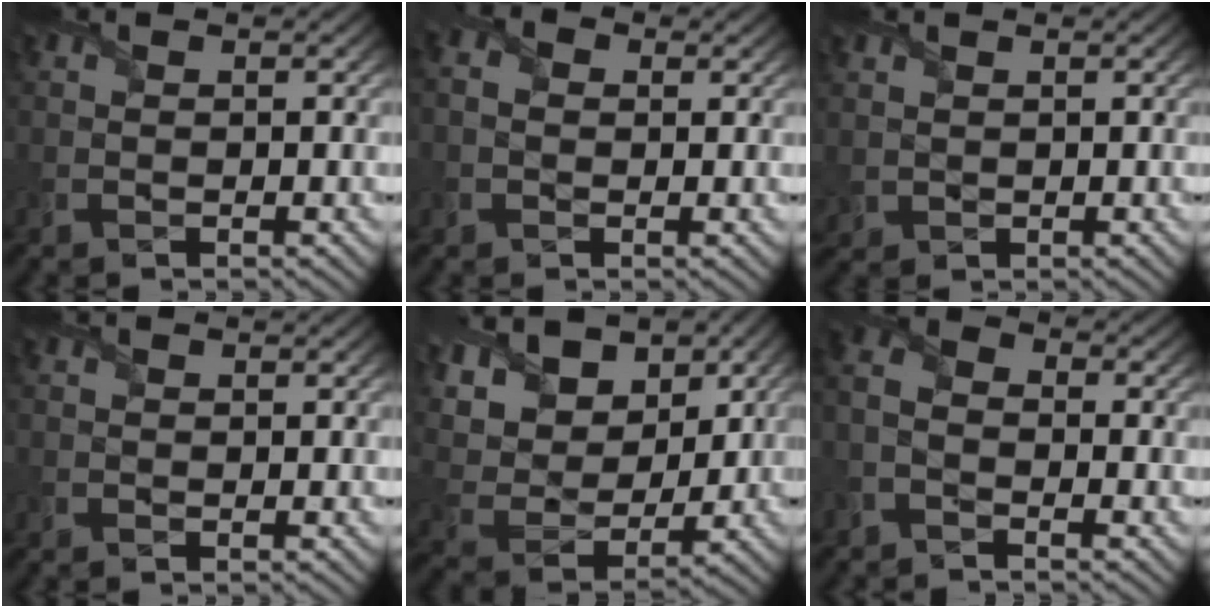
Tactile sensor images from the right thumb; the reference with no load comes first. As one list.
[{"total": 2.1, "force": [0.1, 1.7, 1.3], "torque": [-0.032, 0.004, -0.003]}, {"total": 1.5, "force": [0.8, 1.2, 0.2], "torque": [-0.017, -0.002, 0.017]}, {"total": 0.0}, {"total": 13.9, "force": [6.7, 9.3, 7.7], "torque": [-0.231, 0.038, 0.116]}, {"total": 4.3, "force": [-2.2, 2.7, 2.6], "torque": [-0.063, 0.000, -0.054]}]